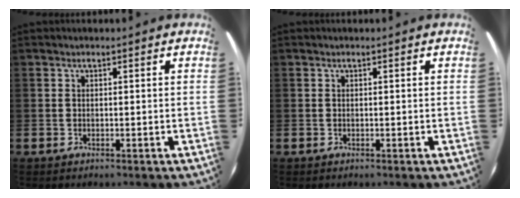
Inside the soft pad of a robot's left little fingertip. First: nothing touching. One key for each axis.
{"total": 0.0}